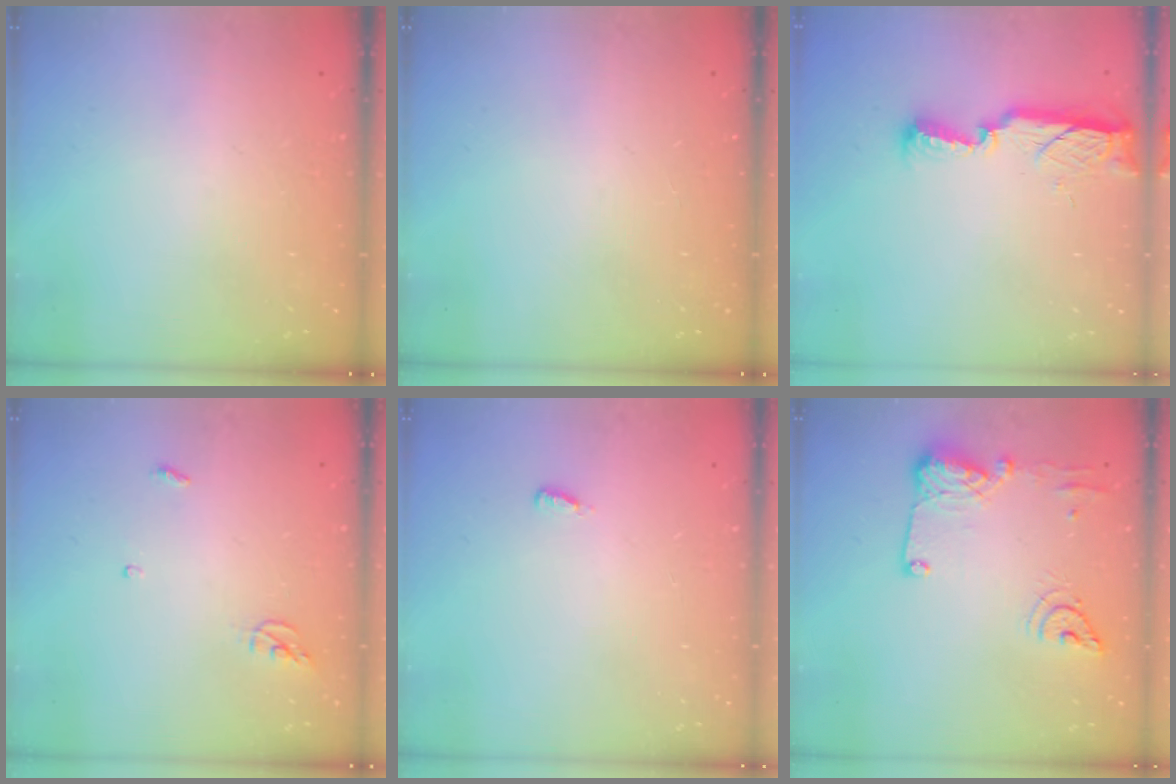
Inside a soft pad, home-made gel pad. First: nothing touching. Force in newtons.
{"total": 0.0}
{"total": 11.7, "press": 10.4, "slide": 5.3}
{"total": 3.8, "press": 3.8, "slide": 0.3}
{"total": 4.4, "press": 2.2, "slide": 3.9}
{"total": 14.2, "press": 14.0, "slide": 1.8}